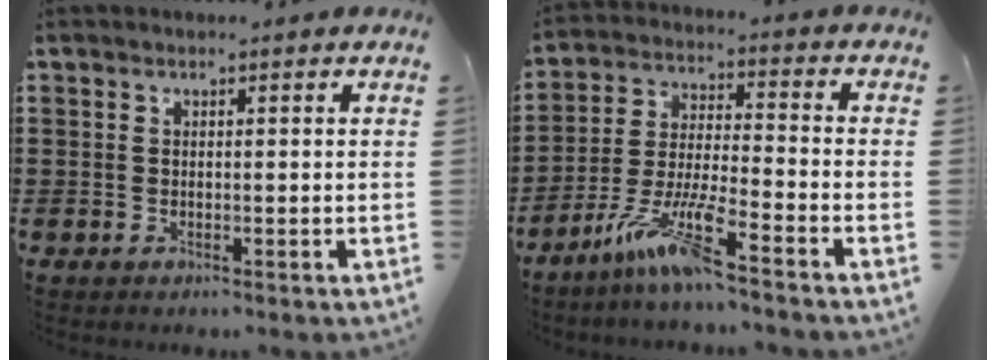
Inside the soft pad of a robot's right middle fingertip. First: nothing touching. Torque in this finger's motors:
{"motor_torque": [1.19, -0.95, 0.26, 0.21]}